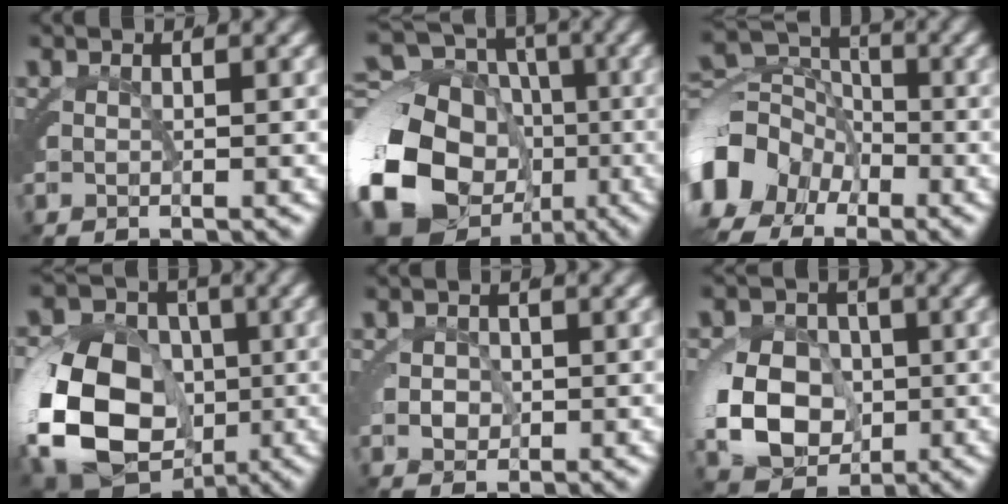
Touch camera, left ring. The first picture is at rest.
{"total": 19.6, "force": [-4.7, 16.8, 8.9], "torque": [-0.224, -0.076, -0.068]}
{"total": 7.3, "force": [-2.2, 5.7, 3.9], "torque": [-0.076, -0.013, -0.036]}
{"total": 13.8, "force": [-2.2, 10.9, 8.2], "torque": [-0.181, -0.053, -0.022]}
{"total": 1.1, "force": [0.3, 1.0, 0.5], "torque": [-0.012, -0.001, 0.008]}
{"total": 8.6, "force": [-0.8, 7.1, 4.8], "torque": [-0.087, -0.020, -0.010]}